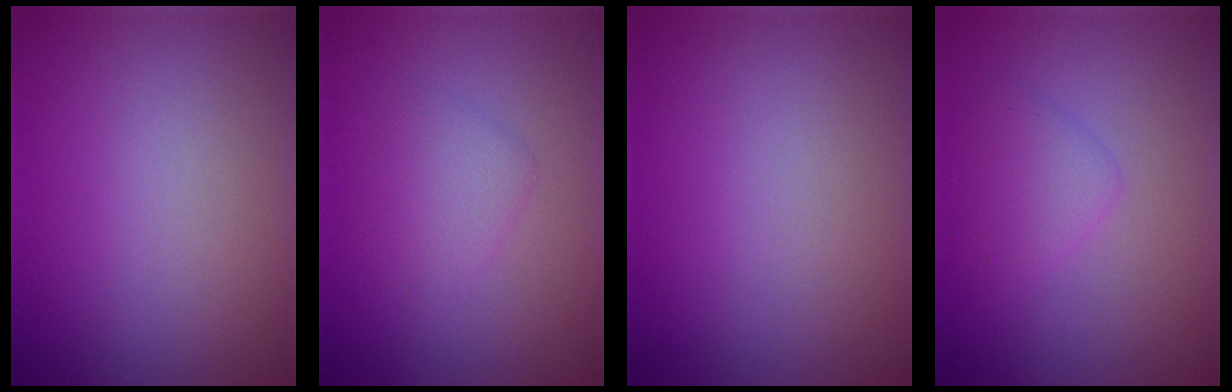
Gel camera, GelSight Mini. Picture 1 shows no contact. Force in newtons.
{"total": 2.0, "press": 2.0, "slide": 0.1}
{"total": 0.0}
{"total": 1.8, "press": 1.8, "slide": 0.1}